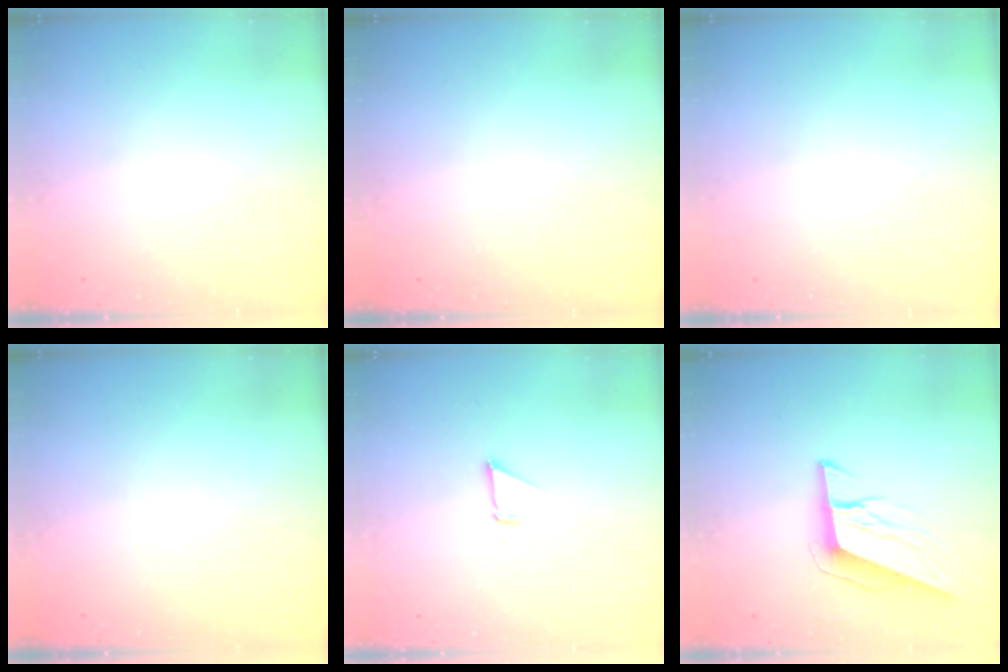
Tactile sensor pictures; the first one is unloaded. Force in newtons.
{"total": 0.0}
{"total": 0.0}
{"total": 0.0}
{"total": 1.5, "press": 1.5, "slide": 0.0}
{"total": 9.3, "press": 9.3, "slide": 0.6}